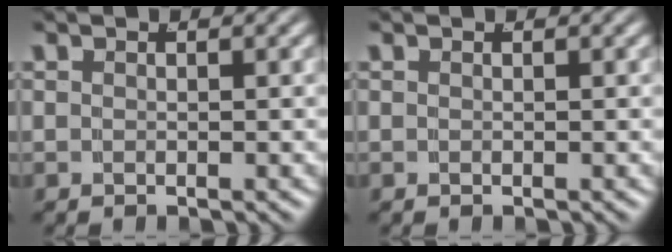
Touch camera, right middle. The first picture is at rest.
{"total": 0.0}